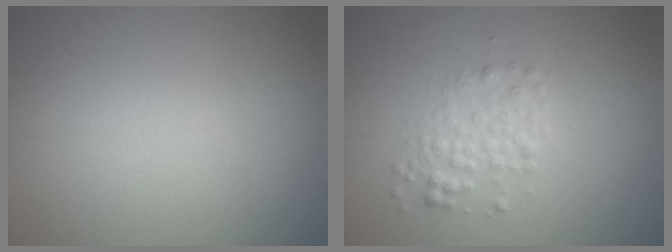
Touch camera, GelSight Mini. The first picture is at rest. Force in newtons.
{"total": 2.2, "press": 2.2, "slide": 0.0}